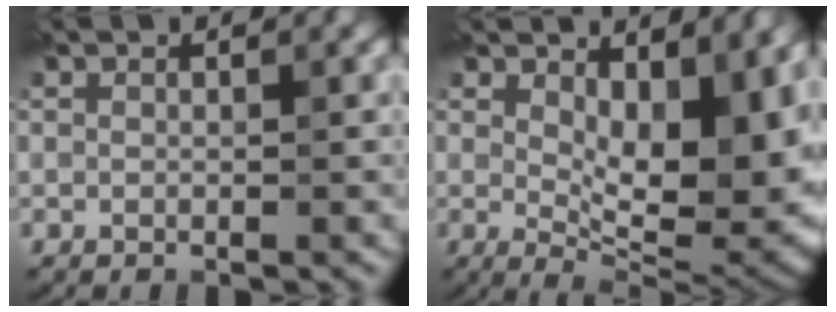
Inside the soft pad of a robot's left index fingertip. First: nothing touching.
{"total": 11.9, "force": [1.9, 5.7, 10.2], "torque": [-0.098, 0.001, 0.027]}